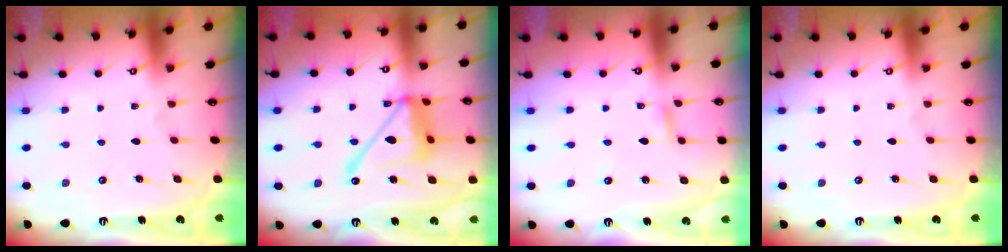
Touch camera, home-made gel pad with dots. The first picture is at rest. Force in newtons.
{"total": 16.5, "press": 16.5, "slide": 1.5}
{"total": 2.0, "press": 2.0, "slide": 0.1}
{"total": 0.0}